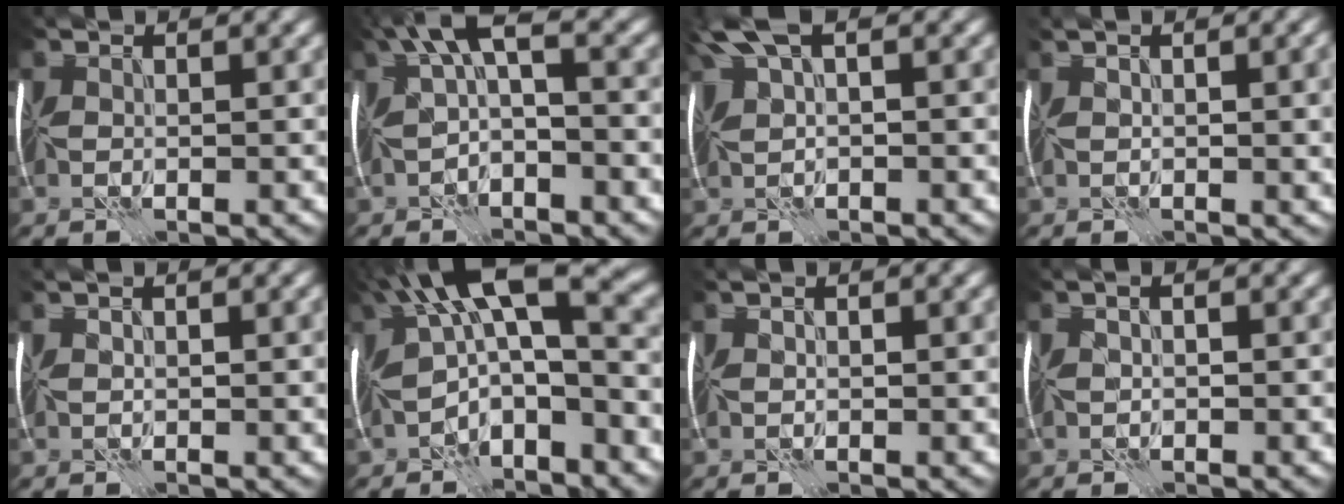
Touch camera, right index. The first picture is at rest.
{"total": 5.1, "force": [0.2, 2.2, 4.5], "torque": [-0.085, 0.009, 0.003]}
{"total": 5.5, "force": [2.0, 2.2, 4.6], "torque": [-0.120, 0.008, 0.050]}
{"total": 7.7, "force": [1.6, 3.6, 6.7], "torque": [-0.075, 0.027, 0.016]}
{"total": 3.7, "force": [0.9, 1.8, 3.1], "torque": [-0.019, 0.021, 0.001]}
{"total": 10.3, "force": [-0.4, 4.2, 9.4], "torque": [-0.157, 0.013, -0.010]}
{"total": 2.1, "force": [0.5, 1.0, 1.7], "torque": [-0.008, 0.016, -0.005]}
{"total": 1.5, "force": [-0.3, 0.9, 1.1], "torque": [-0.002, 0.012, -0.014]}